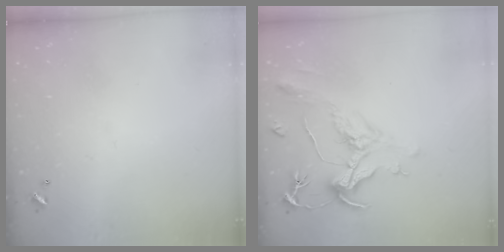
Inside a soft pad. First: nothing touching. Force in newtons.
{"total": 2.2, "press": 1.7, "slide": 1.4}